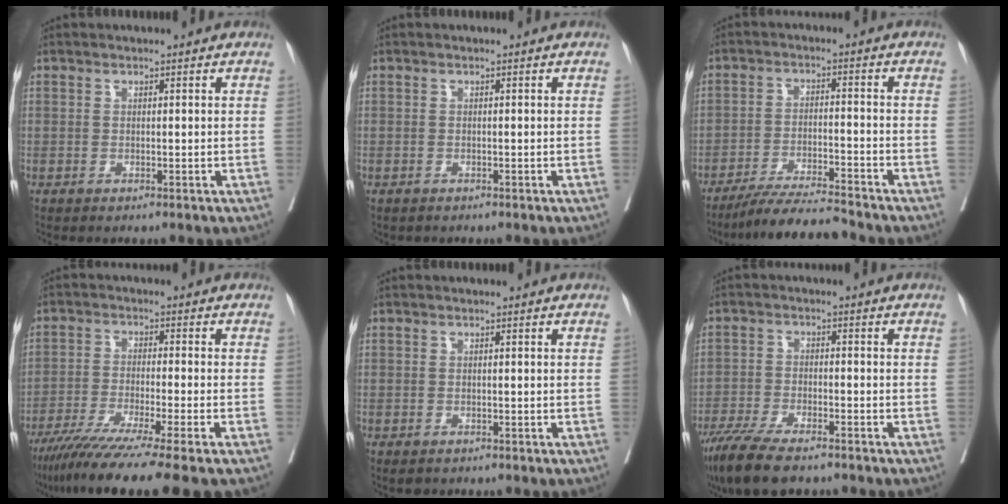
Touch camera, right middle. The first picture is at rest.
{"total": 0.9, "force": [-0.8, 0.3, 0.1], "torque": [-0.010, -0.001, -0.016]}
{"total": 9.1, "force": [-8.5, -0.5, 3.2], "torque": [-0.046, -0.016, -0.149]}
{"total": 14.4, "force": [-11.2, -1.6, 8.9], "torque": [-0.141, -0.051, -0.178]}
{"total": 1.7, "force": [-1.4, 0.7, 0.6], "torque": [-0.007, -0.004, -0.017]}
{"total": 10.6, "force": [-8.2, 2.4, 6.2], "torque": [-0.105, -0.024, -0.140]}